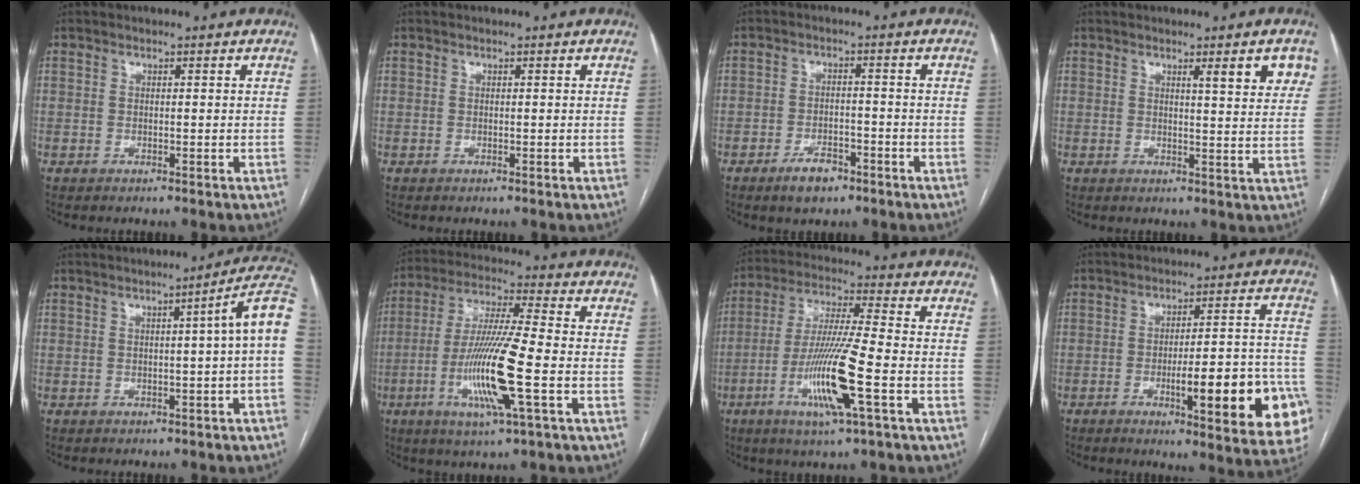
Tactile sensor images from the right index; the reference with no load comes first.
{"total": 0.0}
{"total": 4.6, "force": [-3.1, 2.1, 2.7], "torque": [-0.046, 0.003, -0.047]}
{"total": 5.4, "force": [2.9, 0.5, 4.6], "torque": [-0.049, -0.008, 0.031]}
{"total": 6.6, "force": [0.0, -0.8, 6.5], "torque": [-0.070, 0.016, -0.004]}
{"total": 13.9, "force": [-3.7, 0.1, 13.4], "torque": [-0.271, -0.013, -0.075]}
{"total": 13.0, "force": [-4.4, -0.1, 12.2], "torque": [-0.244, -0.014, -0.087]}
{"total": 17.7, "force": [-6.2, 2.9, 16.4], "torque": [-0.139, 0.020, -0.068]}